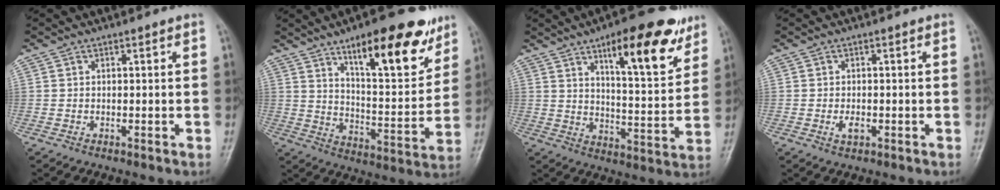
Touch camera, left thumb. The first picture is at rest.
{"total": 19.3, "force": [11.9, 6.3, 13.9], "torque": [-0.161, -0.063, 0.187]}
{"total": 17.1, "force": [10.0, 5.4, 12.8], "torque": [-0.149, -0.047, 0.149]}
{"total": 2.1, "force": [-0.6, 1.3, 1.6], "torque": [-0.028, -0.001, -0.011]}